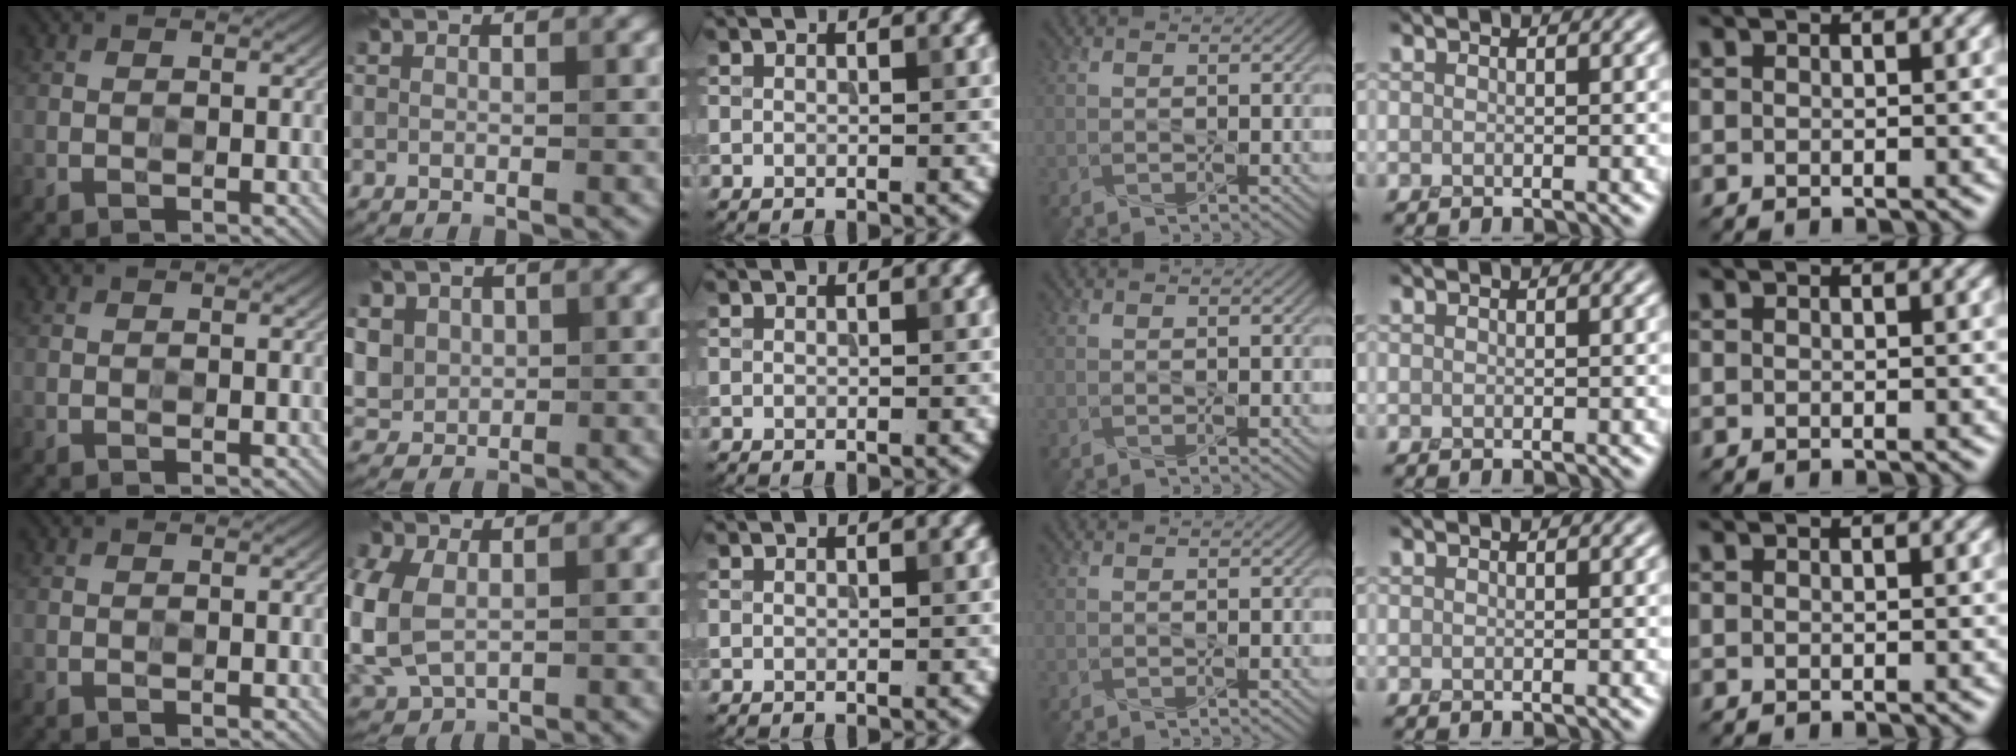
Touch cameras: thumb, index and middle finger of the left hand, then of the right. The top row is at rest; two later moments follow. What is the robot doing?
{"motion": "press", "object": "toy piano key"}